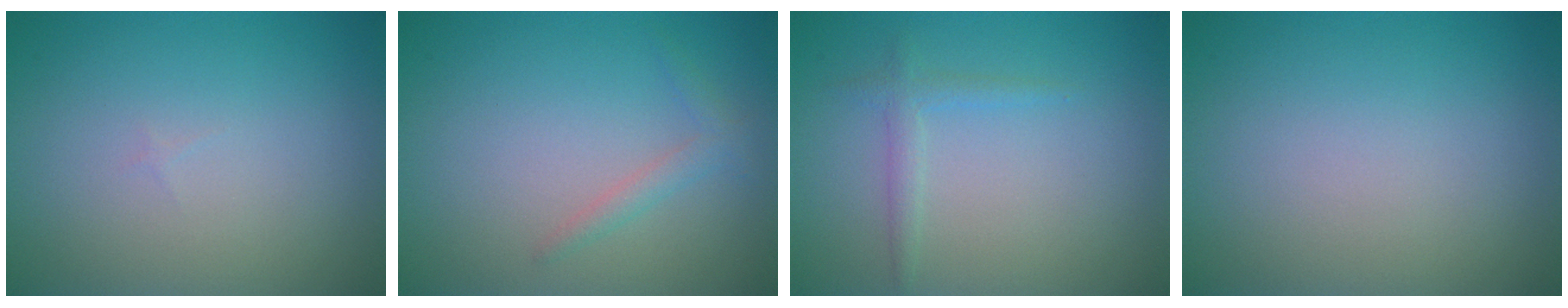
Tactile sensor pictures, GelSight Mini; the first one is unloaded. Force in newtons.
{"total": 1.3, "press": 1.3, "slide": 0.0}
{"total": 1.3, "press": 1.3, "slide": 0.0}
{"total": 0.0}